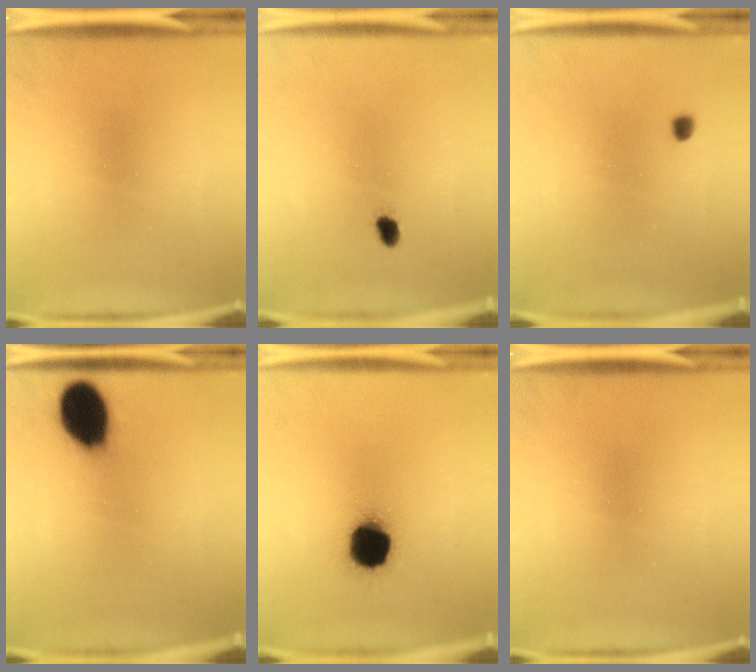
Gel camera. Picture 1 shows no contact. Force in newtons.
{"total": 1.8}
{"total": 1.0}
{"total": 13.5}
{"total": 14.2}
{"total": 0.0}